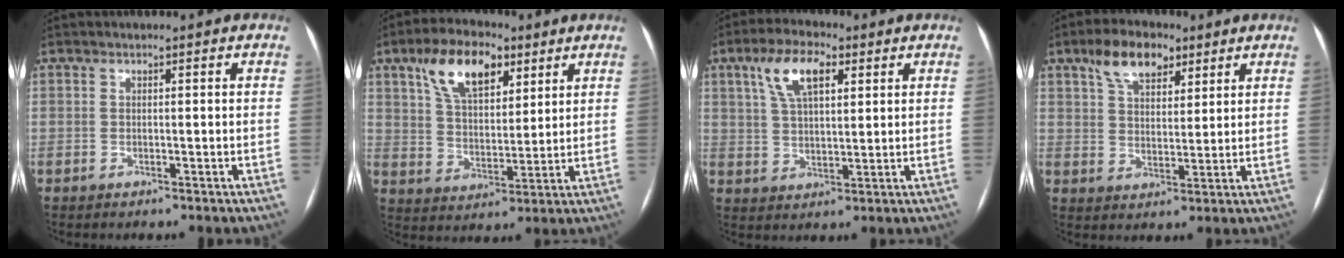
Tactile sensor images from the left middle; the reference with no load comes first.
{"total": 11.7, "force": [6.4, 5.6, 8.0], "torque": [-0.149, 0.025, 0.120]}
{"total": 8.7, "force": [4.0, 3.5, 6.8], "torque": [-0.135, 0.019, 0.076]}
{"total": 8.2, "force": [5.1, 4.1, 4.9], "torque": [-0.091, 0.021, 0.093]}